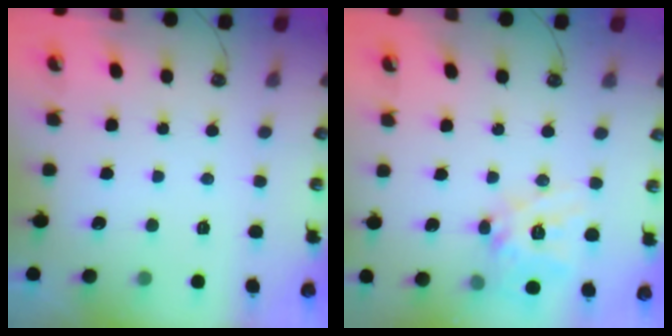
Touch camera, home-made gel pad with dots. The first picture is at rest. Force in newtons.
{"total": 14.7, "press": 14.6, "slide": 1.8}